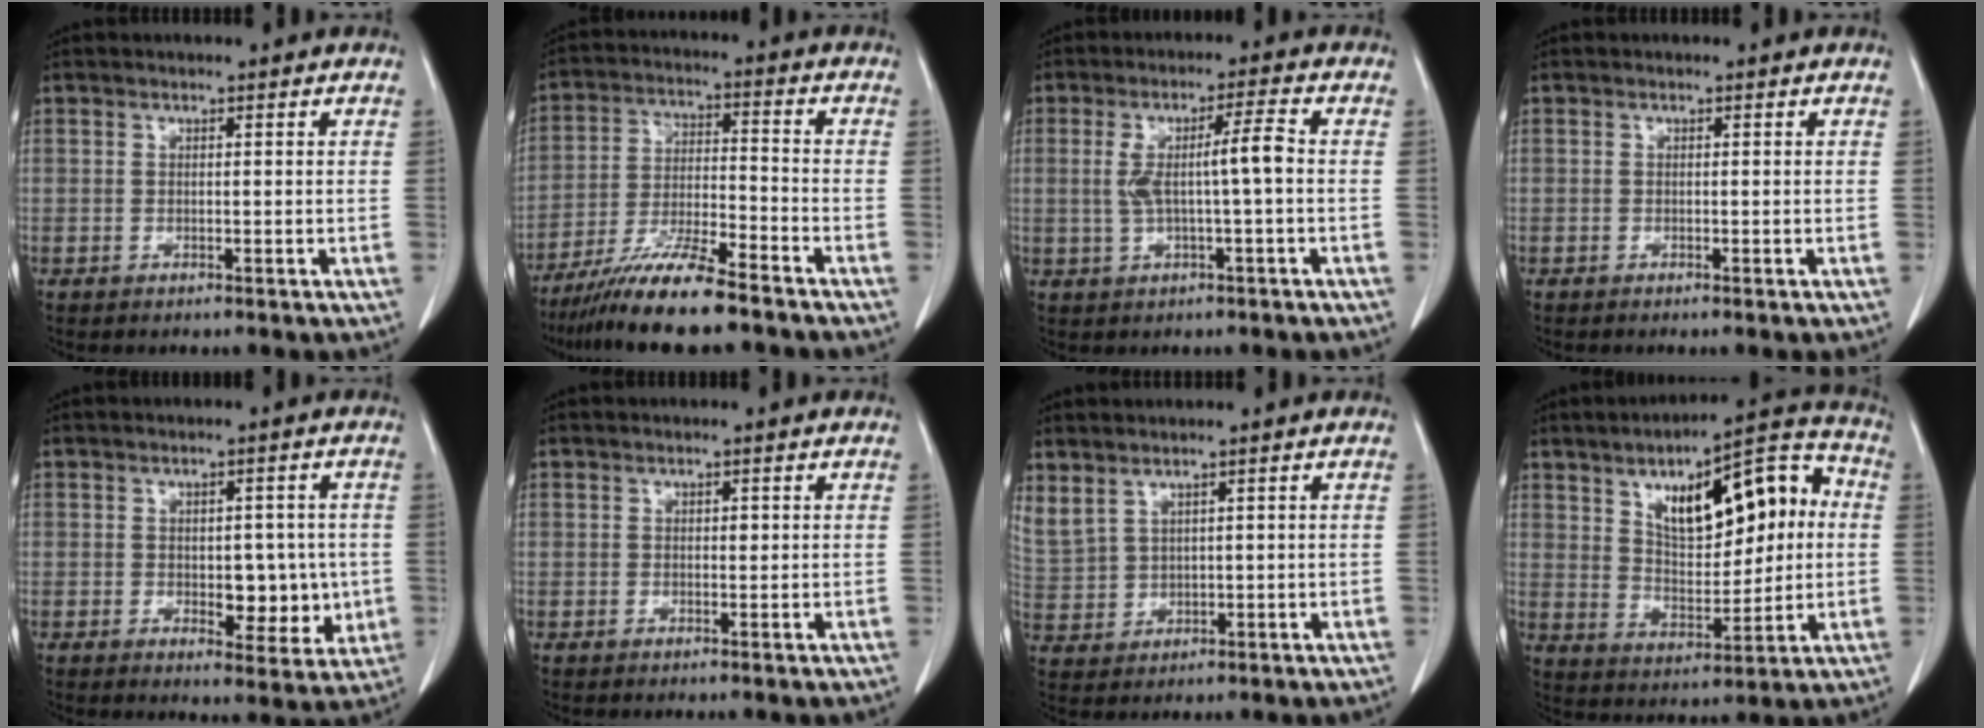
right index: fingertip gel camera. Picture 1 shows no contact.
{"total": 11.7, "force": [-9.2, 0.4, 7.1], "torque": [-0.130, -0.023, -0.166]}
{"total": 6.2, "force": [0.0, 0.3, 6.2], "torque": [-0.117, 0.015, 0.003]}
{"total": 0.0}
{"total": 7.0, "force": [-0.6, 3.9, 5.8], "torque": [-0.058, 0.002, 0.002]}
{"total": 0.7, "force": [0.1, 0.4, 0.5], "torque": [-0.007, 0.001, 0.002]}
{"total": 7.5, "force": [4.6, 4.8, 3.7], "torque": [-0.112, 0.008, 0.115]}
{"total": 17.2, "force": [4.1, 6.7, 15.3], "torque": [-0.219, 0.041, 0.069]}